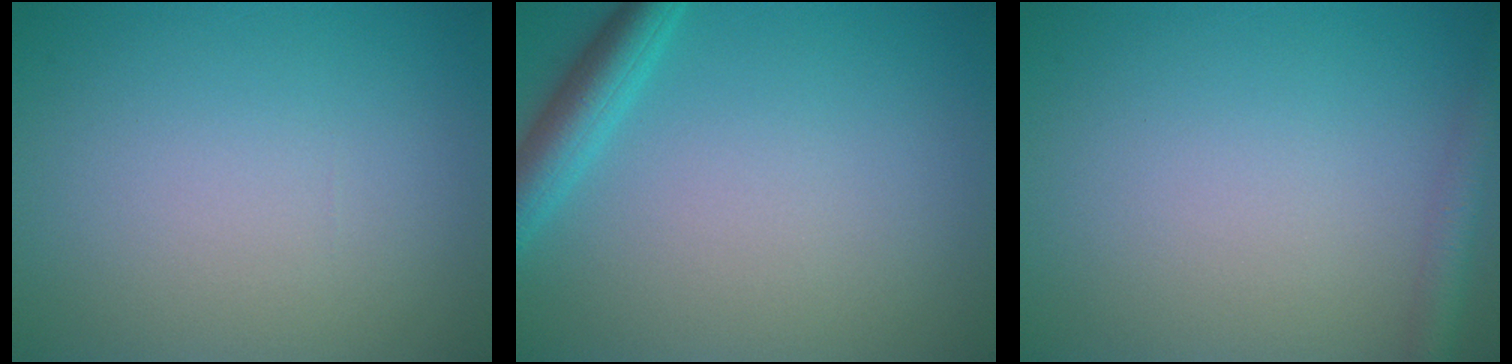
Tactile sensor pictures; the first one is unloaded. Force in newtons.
{"total": 3.1, "press": 3.1, "slide": 0.2}
{"total": 2.1, "press": 2.1, "slide": 0.1}